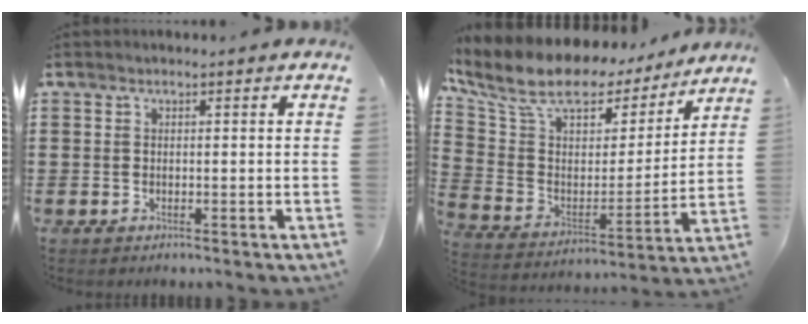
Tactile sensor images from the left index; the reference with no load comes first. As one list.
[{"total": 11.1, "force": [8.7, 4.8, 5.1], "torque": [-0.125, -0.057, 0.148]}]